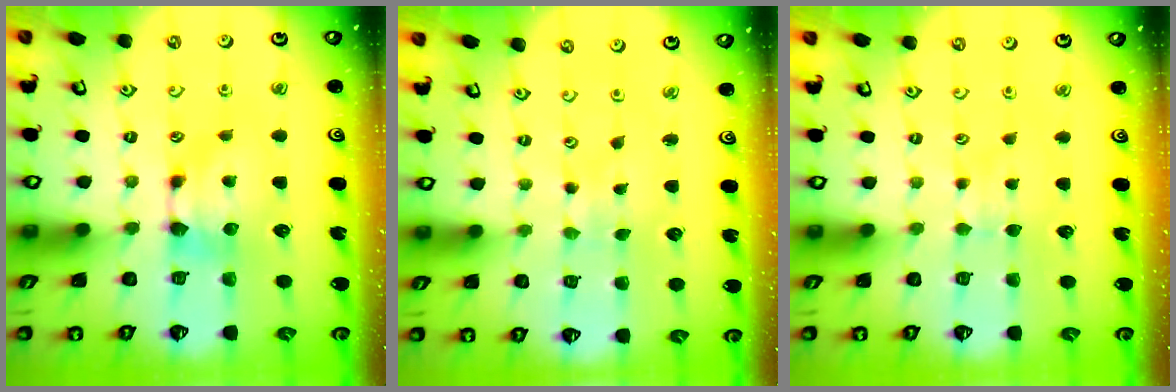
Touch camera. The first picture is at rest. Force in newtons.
{"total": 4.6, "press": 4.6, "slide": 0.1}
{"total": 3.5, "press": 3.4, "slide": 0.5}